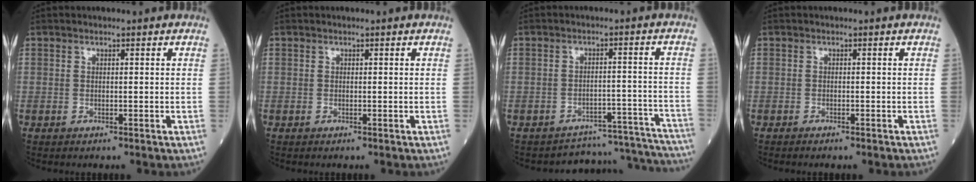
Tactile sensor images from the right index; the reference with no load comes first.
{"total": 0.0}
{"total": 13.2, "force": [-13.1, 1.4, -1.0], "torque": [0.035, 0.046, -0.157]}
{"total": 1.1, "force": [-0.9, 0.1, 0.6], "torque": [-0.012, -0.002, -0.011]}